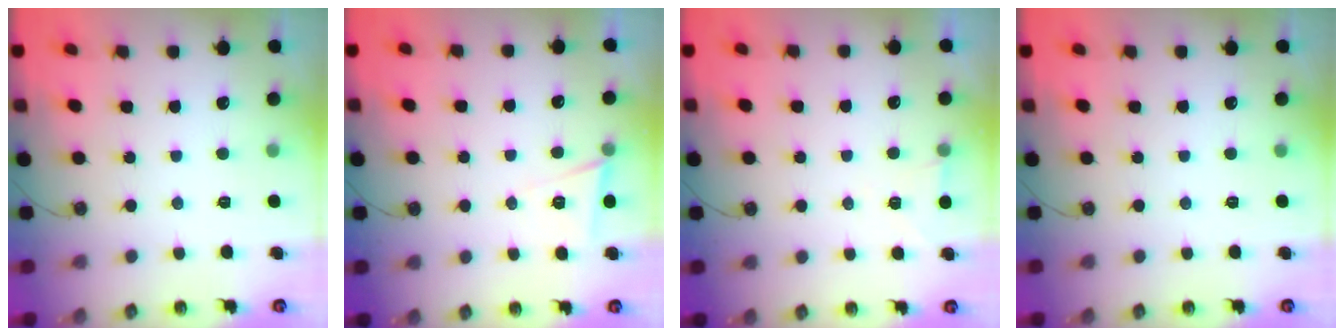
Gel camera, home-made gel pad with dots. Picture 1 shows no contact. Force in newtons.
{"total": 5.7, "press": 4.1, "slide": 4.0}
{"total": 5.3, "press": 3.1, "slide": 4.3}
{"total": 0.0}